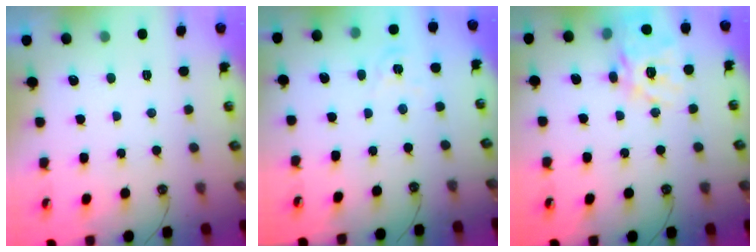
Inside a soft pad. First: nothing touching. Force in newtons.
{"total": 1.9, "press": 1.8, "slide": 0.3}
{"total": 17.9, "press": 17.7, "slide": 2.7}